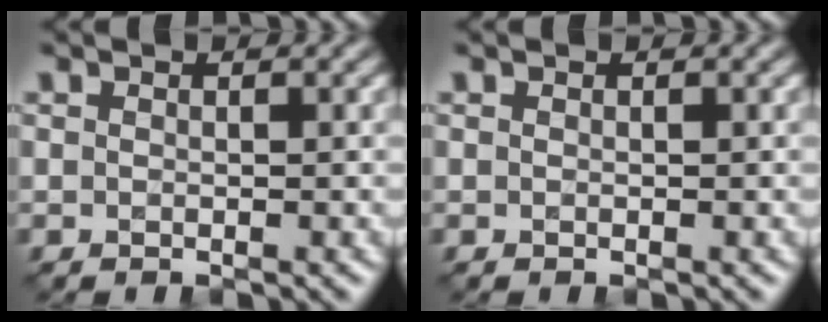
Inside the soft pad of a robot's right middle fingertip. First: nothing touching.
{"total": 0.0}